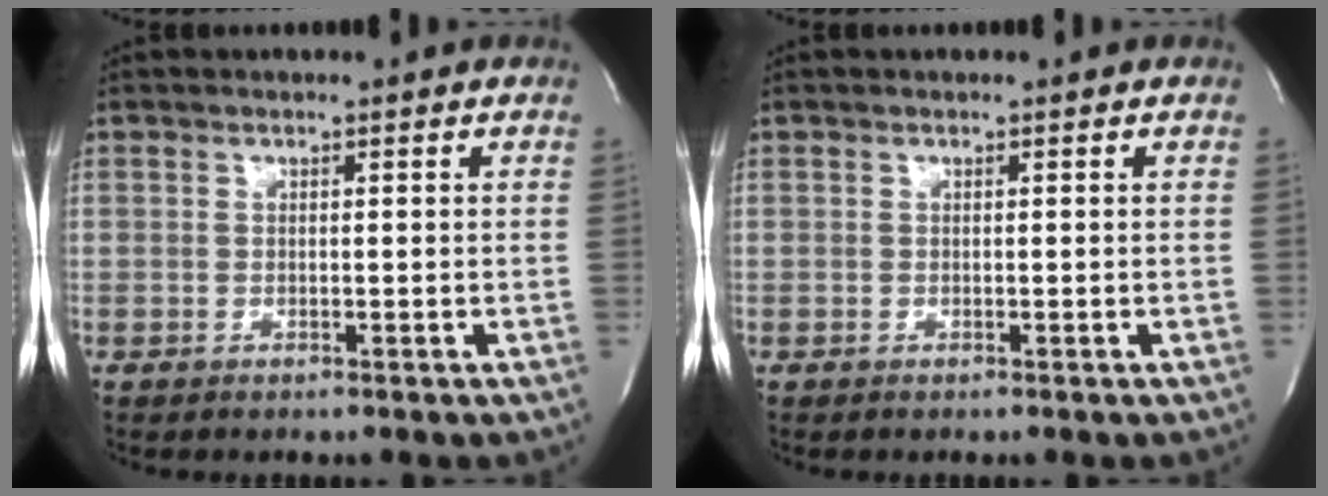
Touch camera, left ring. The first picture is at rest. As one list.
[{"total": 0.0}]